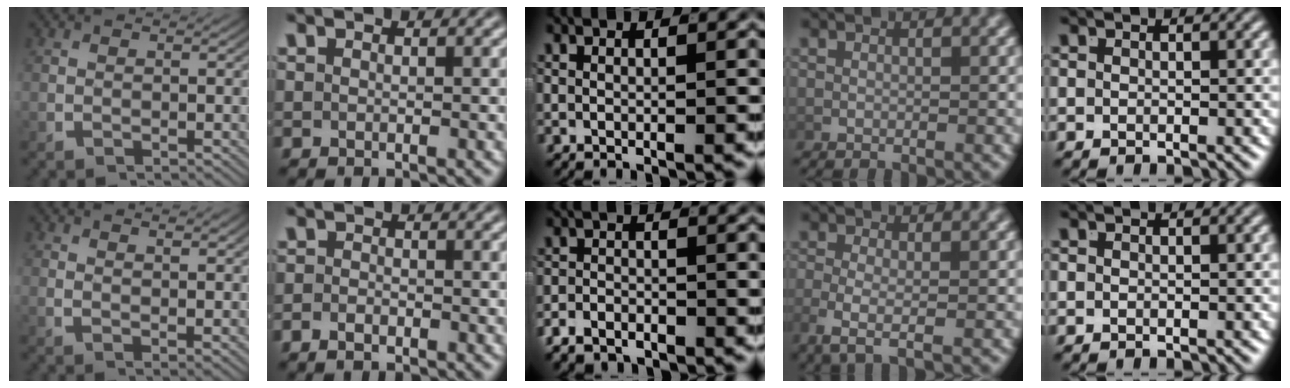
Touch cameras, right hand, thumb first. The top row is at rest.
{"thumb": {"total": 2.2, "force": [1.8, 0.2, 1.2], "torque": [-0.020, -0.006, 0.040]}, "index": {"total": 1.2, "force": [-1.2, 0.2, 0.3], "torque": [-0.004, -0.009, -0.018]}, "middle": {"total": 2.7, "force": [-2.4, 1.1, 0.5], "torque": [-0.002, -0.003, -0.044]}, "ring": {"total": 3.0, "force": [-1.0, 0.8, 2.8], "torque": [-0.071, -0.016, -0.012]}}